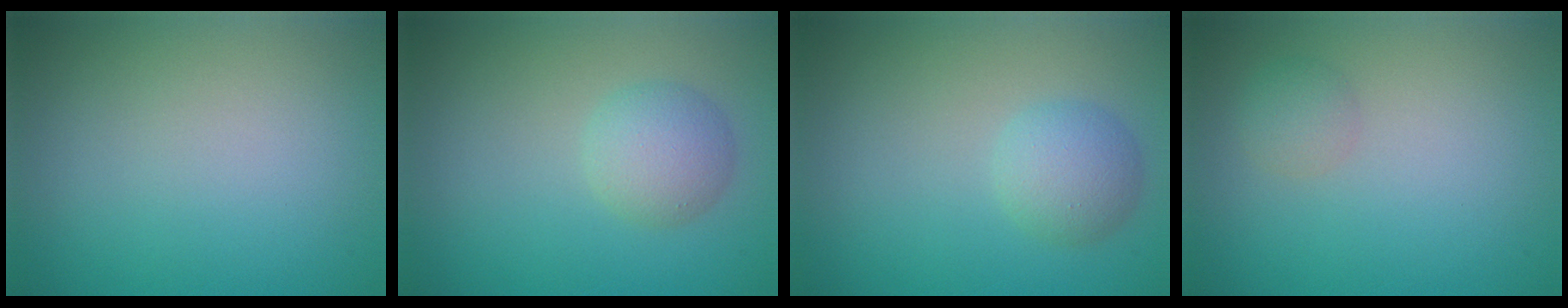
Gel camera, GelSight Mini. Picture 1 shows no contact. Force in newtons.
{"total": 2.9, "press": 2.9, "slide": 0.0}
{"total": 2.6, "press": 2.6, "slide": 0.1}
{"total": 1.4, "press": 1.4, "slide": 0.1}